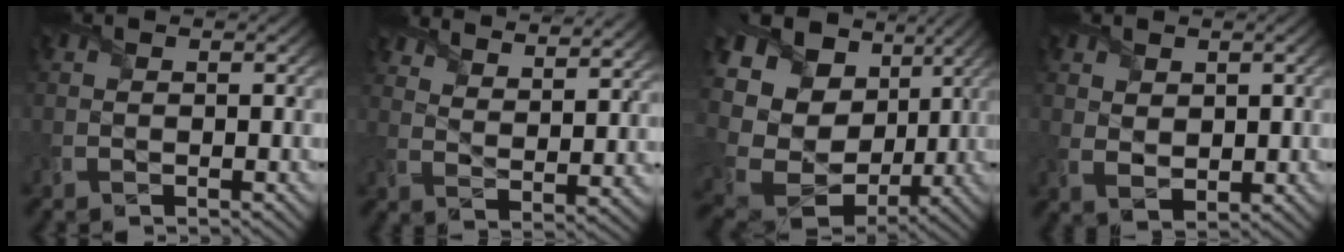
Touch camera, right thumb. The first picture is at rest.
{"total": 9.0, "force": [7.9, 2.1, 3.9], "torque": [-0.076, -0.020, 0.128]}
{"total": 16.3, "force": [3.7, 12.8, 9.3], "torque": [-0.233, -0.020, 0.099]}
{"total": 2.8, "force": [1.4, 2.0, 1.4], "torque": [-0.044, -0.007, 0.022]}